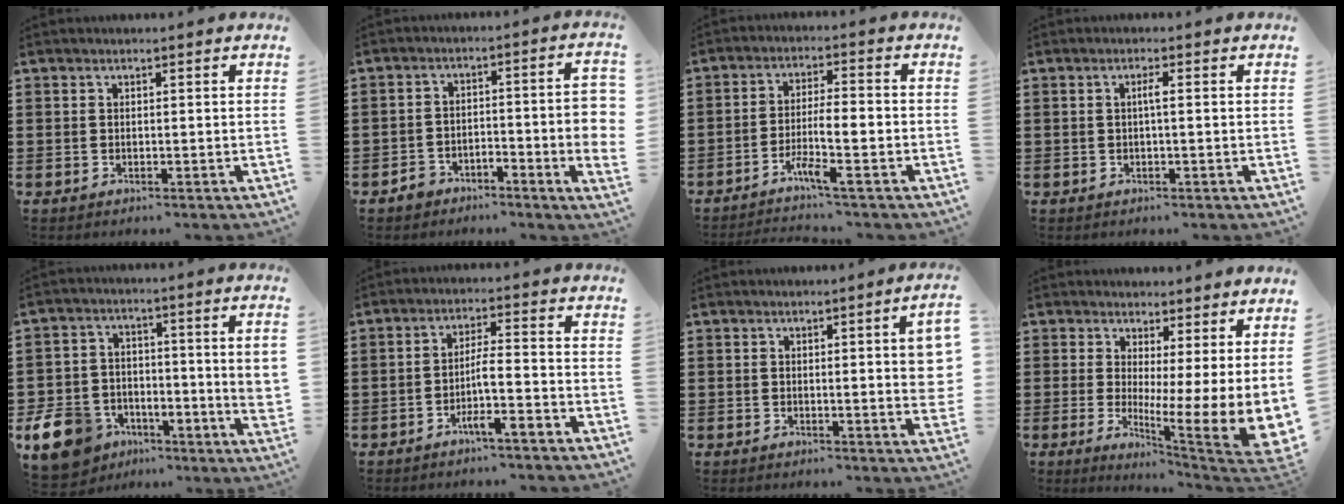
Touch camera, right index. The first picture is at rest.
{"total": 5.6, "force": [-2.7, 1.3, 4.8], "torque": [-0.074, 0.008, -0.048]}
{"total": 5.1, "force": [-3.2, 0.4, 3.9], "torque": [-0.074, -0.003, -0.062]}
{"total": 1.3, "force": [-0.1, 0.0, 1.3], "torque": [-0.025, -0.001, -0.003]}
{"total": 11.1, "force": [-3.5, 7.2, 7.6], "torque": [-0.171, 0.011, -0.065]}
{"total": 4.6, "force": [-2.6, 0.2, 3.7], "torque": [-0.075, -0.002, -0.053]}
{"total": 5.3, "force": [0.7, 0.6, 5.2], "torque": [-0.073, -0.012, 0.010]}
{"total": 5.2, "force": [1.8, 1.8, 4.5], "torque": [-0.066, -0.059, 0.037]}